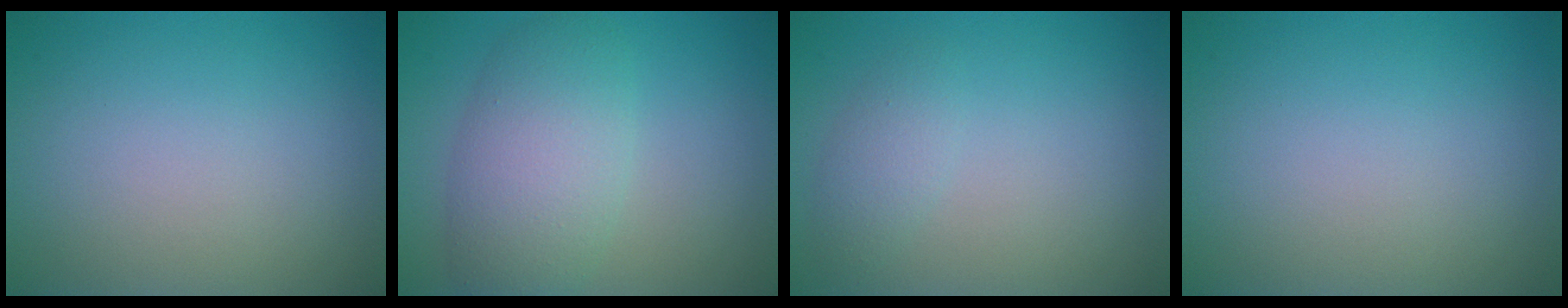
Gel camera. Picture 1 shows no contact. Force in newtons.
{"total": 5.7, "press": 5.7, "slide": 0.3}
{"total": 1.6, "press": 1.6, "slide": 0.1}
{"total": 0.0}